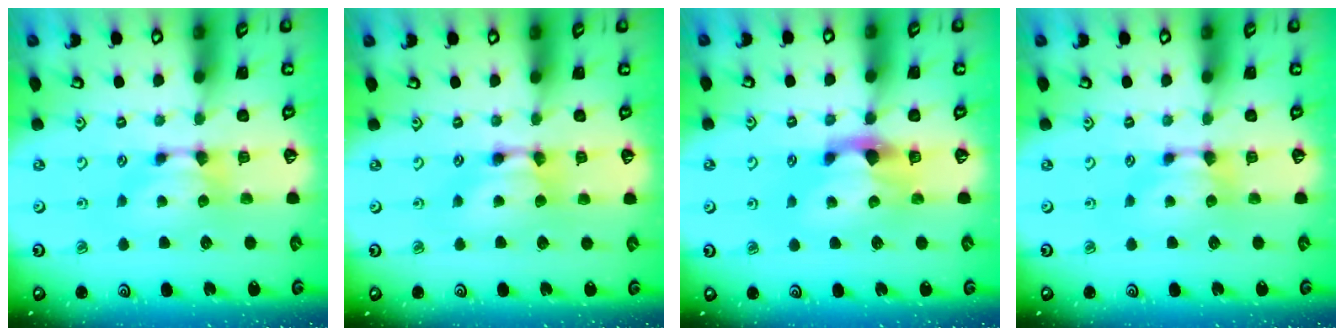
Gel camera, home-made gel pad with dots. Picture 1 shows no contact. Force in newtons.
{"total": 2.1, "press": 2.1, "slide": 0.0}
{"total": 3.0, "press": 2.7, "slide": 1.3}
{"total": 0.0}